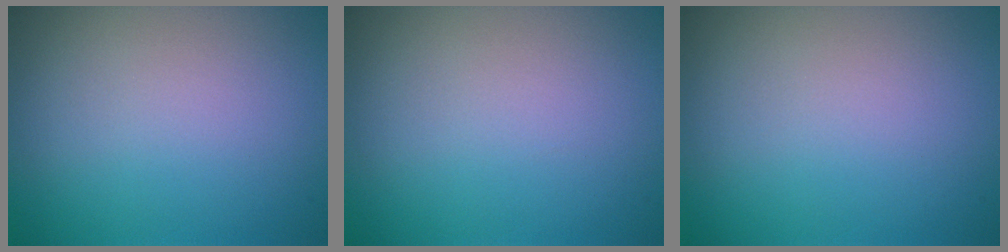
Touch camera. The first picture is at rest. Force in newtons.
{"total": 0.0}
{"total": 0.0}